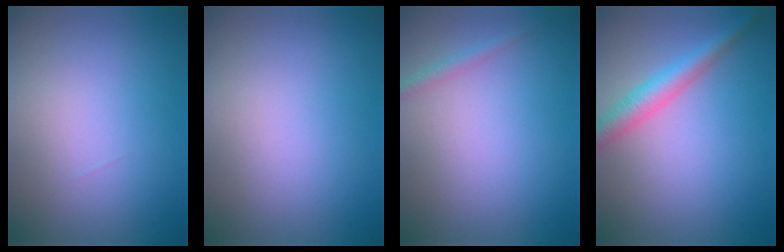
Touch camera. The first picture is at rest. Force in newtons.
{"total": 0.0}
{"total": 1.1, "press": 1.1, "slide": 0.0}
{"total": 3.4, "press": 3.4, "slide": 0.1}